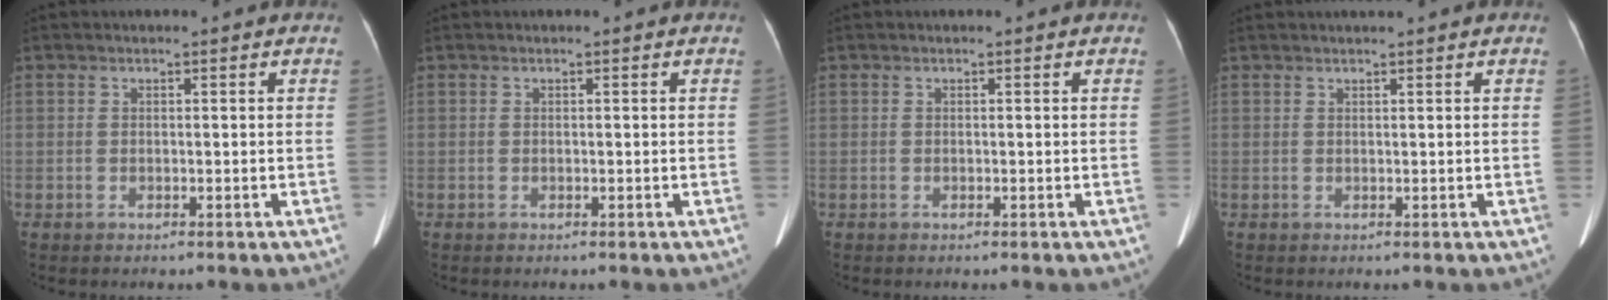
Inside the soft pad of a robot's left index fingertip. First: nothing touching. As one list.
[{"total": 0.0}, {"total": 0.0}, {"total": 1.2, "force": [1.1, -0.1, 0.5], "torque": [-0.008, 0.013, 0.022]}]